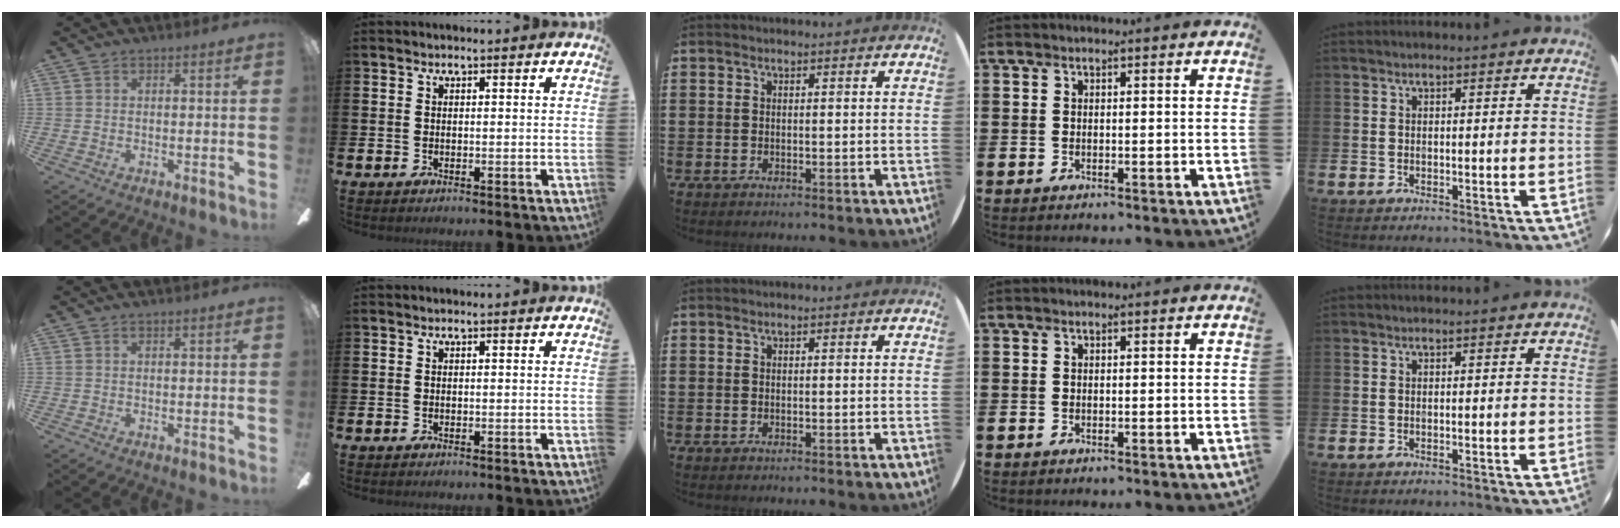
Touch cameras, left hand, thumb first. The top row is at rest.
{}